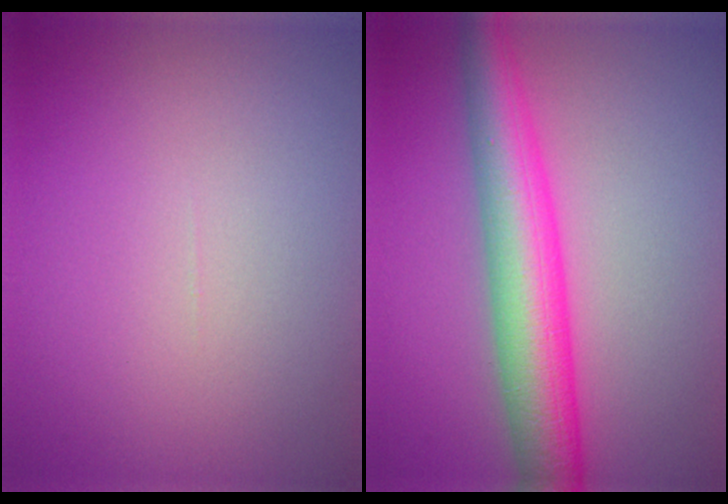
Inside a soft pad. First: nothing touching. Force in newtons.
{"total": 7.1, "press": 7.1, "slide": 0.0}